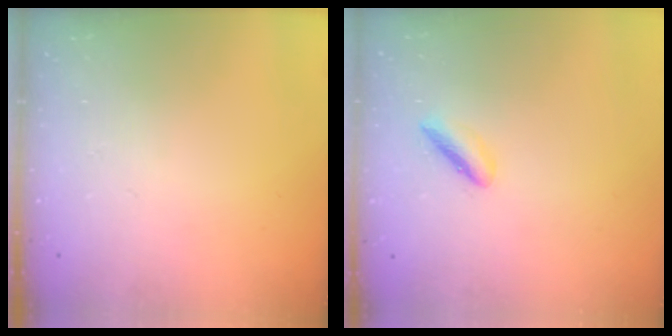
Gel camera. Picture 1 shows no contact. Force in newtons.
{"total": 2.0, "press": 2.0, "slide": 0.5}